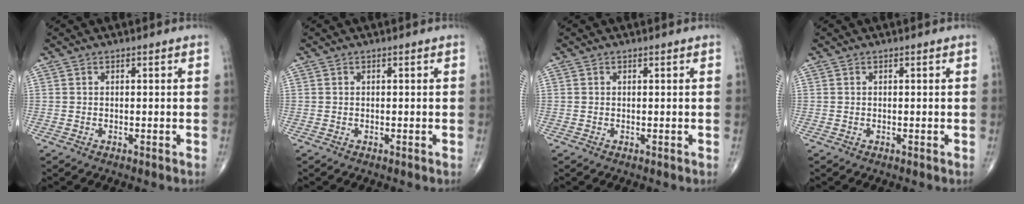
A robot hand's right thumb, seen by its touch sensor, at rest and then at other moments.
{"total": 0.0}
{"total": 0.0}
{"total": 0.0}